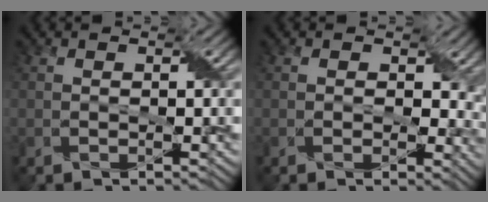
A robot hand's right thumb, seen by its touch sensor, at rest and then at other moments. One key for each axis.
{"total": 5.0, "fx": 0.6, "fy": 3.5, "fz": 3.4, "tx": -0.044, "ty": -0.015, "tz": 0.011}